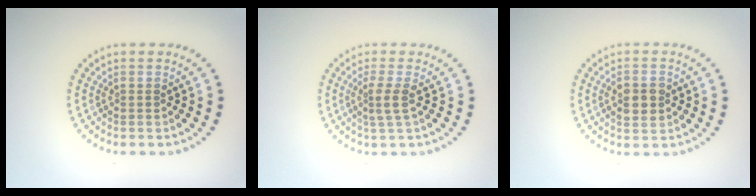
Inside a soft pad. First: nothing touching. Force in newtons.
{"total": 2.0, "press": 1.5, "slide": 1.4}
{"total": 2.8, "press": 2.8, "slide": 0.3}